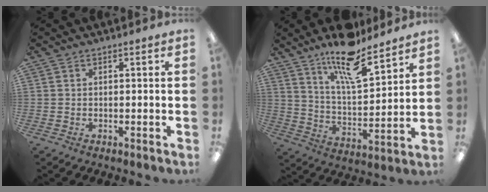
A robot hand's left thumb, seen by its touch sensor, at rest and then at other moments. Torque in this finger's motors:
{"motor_torque": [0.19, 0.18, 1.52, -1.25, 0.10]}